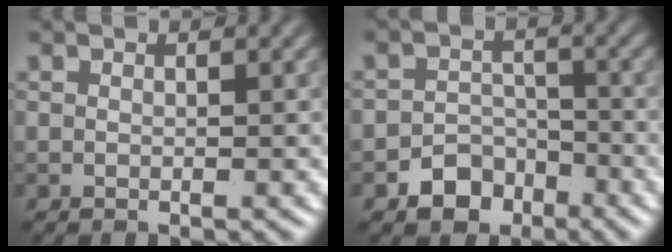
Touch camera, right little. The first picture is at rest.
{"total": 3.3, "force": [-2.1, 2.4, 1.0], "torque": [-0.002, 0.001, -0.037]}